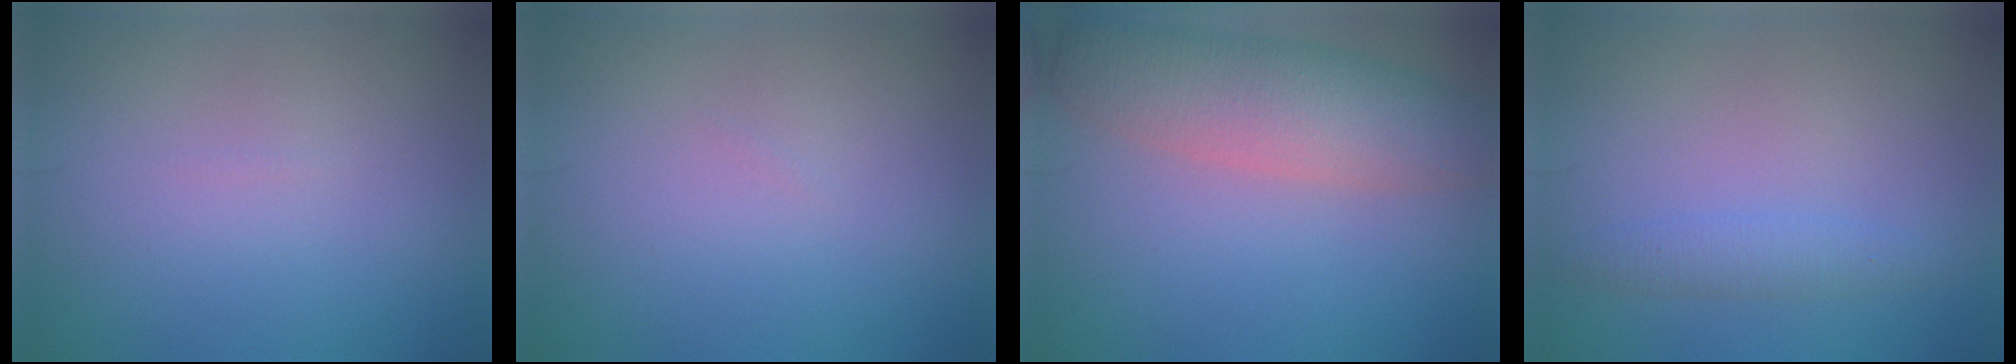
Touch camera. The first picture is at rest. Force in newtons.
{"total": 0.0}
{"total": 6.9, "press": 6.8, "slide": 0.6}
{"total": 1.8, "press": 1.8, "slide": 0.1}